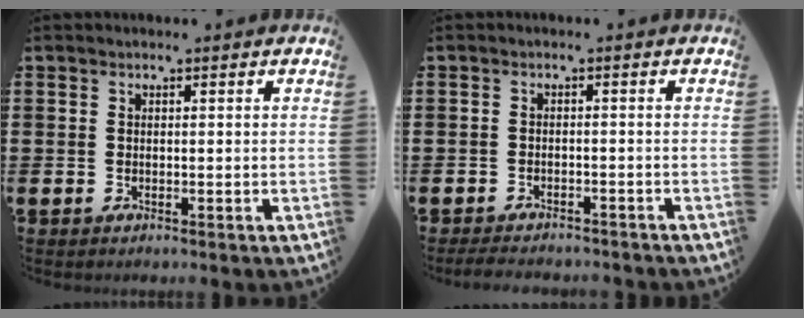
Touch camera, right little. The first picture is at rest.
{"total": 1.8, "force": [-1.7, 0.2, 0.3], "torque": [-0.009, 0.004, -0.036]}